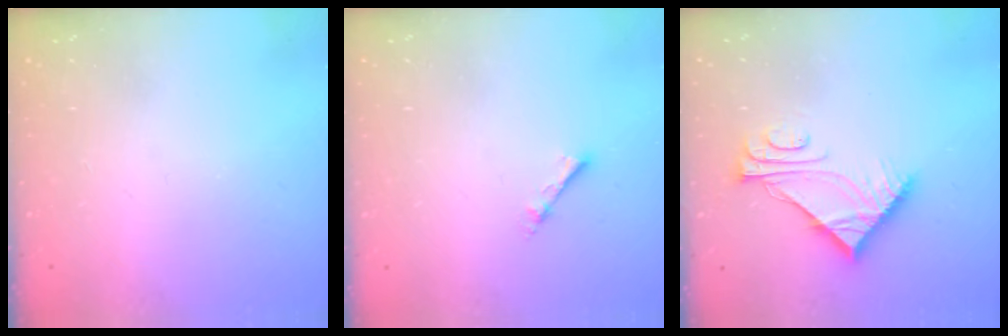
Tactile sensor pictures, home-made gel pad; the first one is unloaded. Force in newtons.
{"total": 3.3, "press": 3.2, "slide": 0.4}
{"total": 8.7, "press": 8.7, "slide": 0.1}